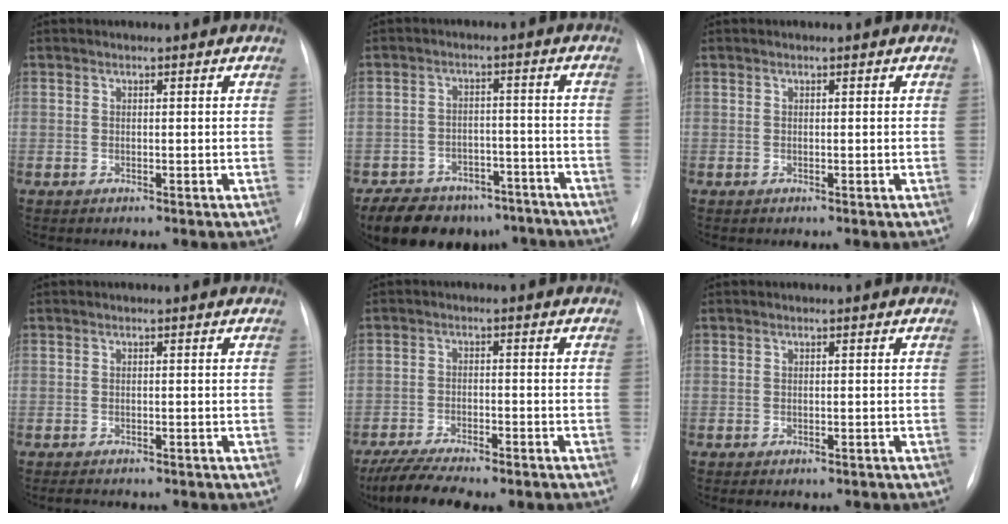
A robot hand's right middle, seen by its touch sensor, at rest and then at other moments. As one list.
[{"total": 15.7, "force": [-12.3, 8.2, 5.3], "torque": [-0.086, 0.012, -0.163]}, {"total": 0.0}, {"total": 5.7, "force": [-4.9, 1.8, 2.2], "torque": [-0.030, 0.001, -0.058]}, {"total": 11.4, "force": [-9.4, 2.7, 5.9], "torque": [-0.096, -0.006, -0.142]}, {"total": 3.3, "force": [-2.8, 1.4, 1.2], "torque": [-0.013, 0.002, -0.029]}]